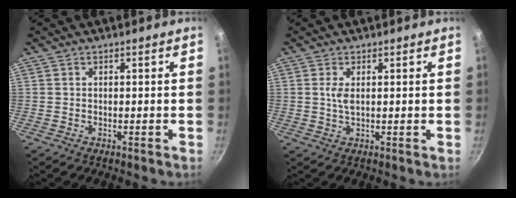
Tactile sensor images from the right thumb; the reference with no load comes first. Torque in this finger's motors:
{"motor_torque": [0.42, 0.28, 0.52, 0.25, 0.21]}